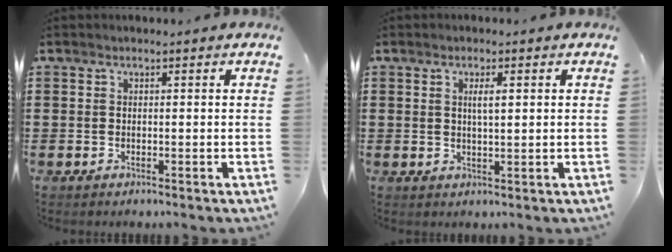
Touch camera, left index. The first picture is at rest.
{"total": 2.6, "force": [0.7, 0.5, 2.4], "torque": [-0.048, 0.002, 0.009]}